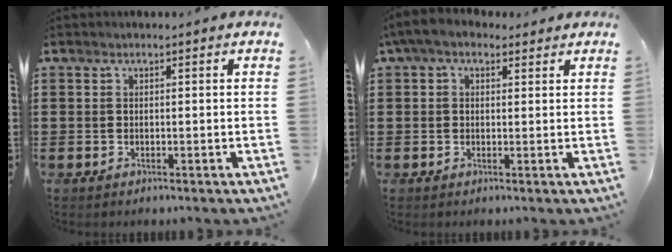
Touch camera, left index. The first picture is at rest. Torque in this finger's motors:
{"motor_torque": [2.14, 0.00, 0.56, 0.21]}